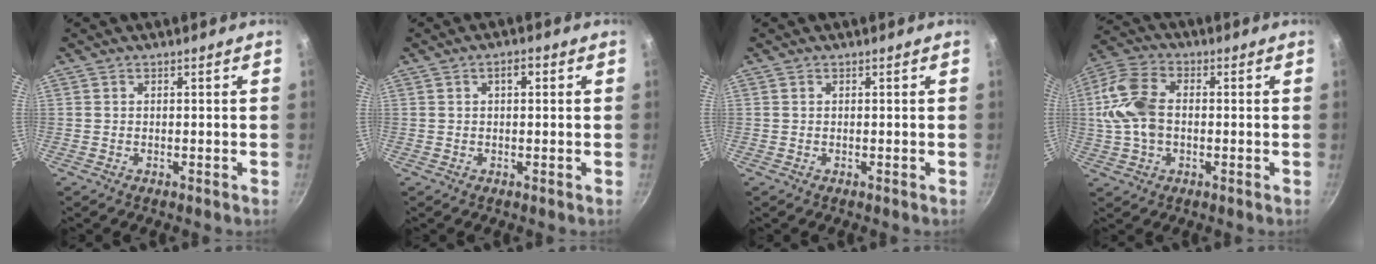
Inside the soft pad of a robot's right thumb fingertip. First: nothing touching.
{"total": 2.3, "force": [0.7, 1.2, 1.9], "torque": [-0.023, 0.008, 0.009]}
{"total": 0.0}
{"total": 11.6, "force": [0.2, 7.7, 8.7], "torque": [-0.174, 0.020, -0.009]}